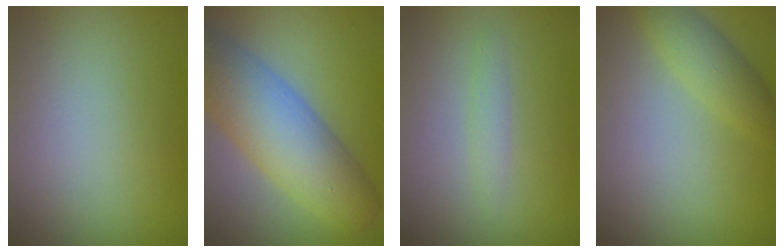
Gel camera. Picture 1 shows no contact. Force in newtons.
{"total": 8.8, "press": 8.8, "slide": 0.3}
{"total": 1.2, "press": 1.2, "slide": 0.1}
{"total": 2.7, "press": 2.7, "slide": 0.1}